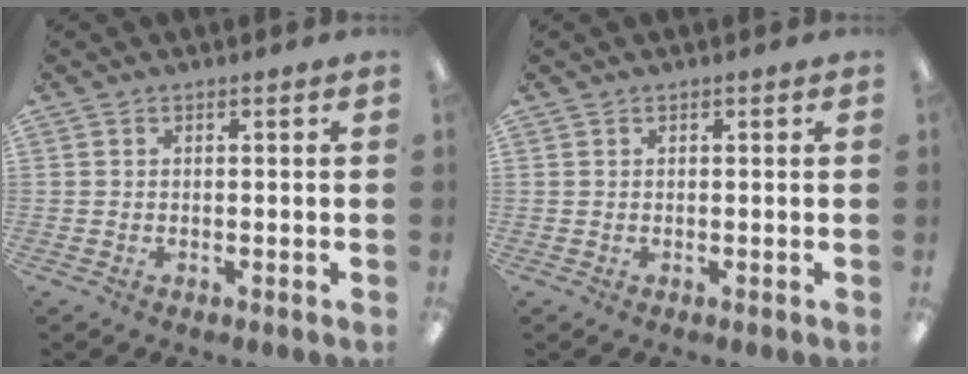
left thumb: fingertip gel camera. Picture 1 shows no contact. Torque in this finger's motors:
{"motor_torque": [0.00, 0.00, 0.03, -0.03, 0.00]}